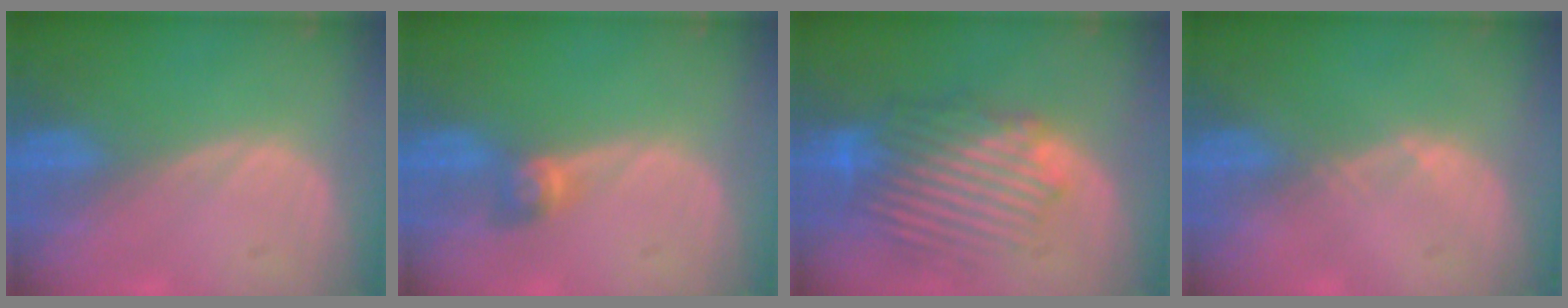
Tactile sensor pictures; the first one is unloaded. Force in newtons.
{"total": 2.6, "press": 2.4, "slide": 1.0}
{"total": 9.8, "press": 9.1, "slide": 3.5}
{"total": 0.6, "press": 0.5, "slide": 0.3}